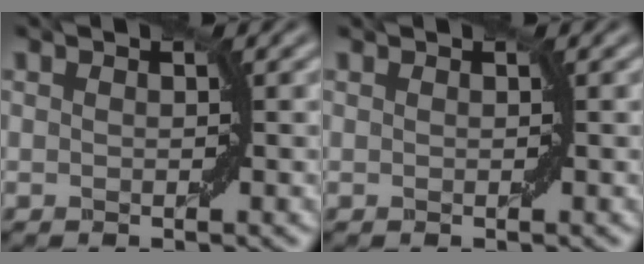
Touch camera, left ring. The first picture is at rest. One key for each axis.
{"total": 0.0}